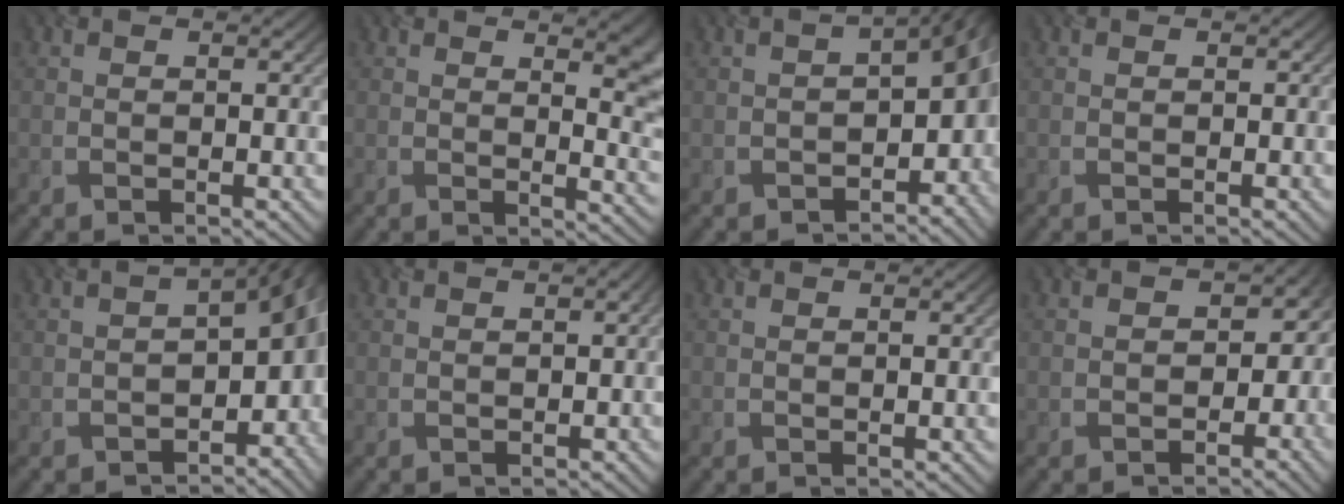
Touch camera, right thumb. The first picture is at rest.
{"total": 7.8, "force": [2.8, 3.5, 6.4], "torque": [-0.054, 0.002, 0.043]}
{"total": 7.9, "force": [-3.4, 4.6, 5.5], "torque": [-0.062, -0.030, -0.046]}
{"total": 0.6, "force": [-0.4, 0.3, -0.4], "torque": [0.007, -0.005, -0.003]}
{"total": 9.8, "force": [-3.8, 5.5, 7.1], "torque": [-0.084, -0.036, -0.040]}
{"total": 1.0, "force": [-0.4, 0.7, 0.6], "torque": [-0.012, -0.007, -0.001]}
{"total": 0.9, "force": [-0.2, 0.2, 0.9], "torque": [-0.011, 0.000, -0.003]}
{"total": 3.5, "force": [-1.7, 2.9, 0.8], "torque": [0.005, -0.011, -0.024]}